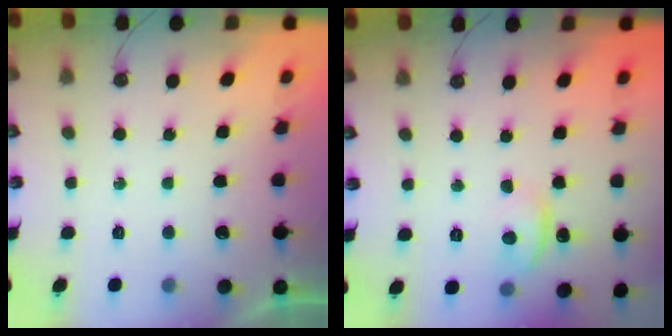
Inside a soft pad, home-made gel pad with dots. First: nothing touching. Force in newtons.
{"total": 4.4, "press": 4.4, "slide": 0.4}